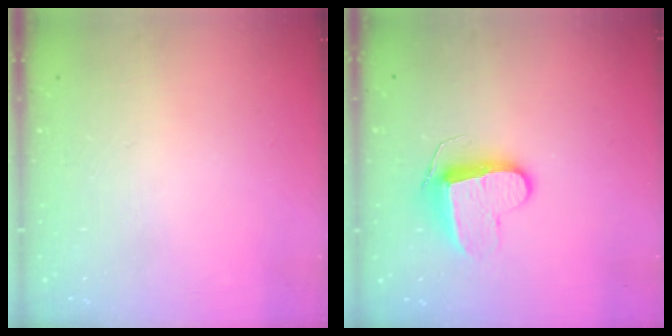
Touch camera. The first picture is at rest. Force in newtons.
{"total": 10.1, "press": 10.1, "slide": 0.4}